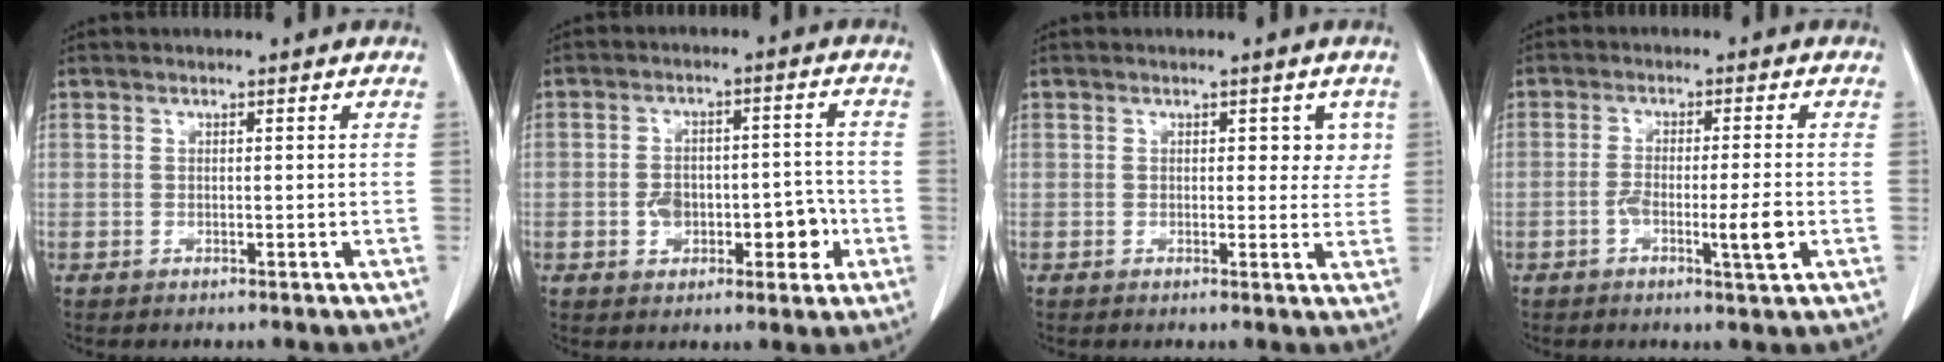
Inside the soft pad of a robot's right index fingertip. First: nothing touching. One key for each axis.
{"total": 7.9, "fx": -2.3, "fy": 4.5, "fz": 6.0, "tx": -0.082, "ty": 0.028, "tz": -0.027}
{"total": 3.1, "fx": 1.1, "fy": 2.0, "fz": 2.2, "tx": -0.010, "ty": 0.003, "tz": 0.009}
{"total": 5.5, "fx": -1.8, "fy": 0.2, "fz": 5.2, "tx": -0.091, "ty": -0.004, "tz": -0.028}